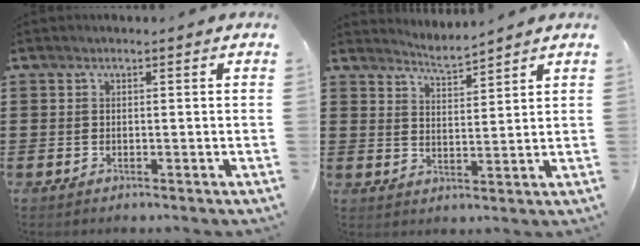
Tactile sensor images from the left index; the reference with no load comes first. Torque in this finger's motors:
{"motor_torque": [-1.01, 1.13, -0.03, -0.01]}